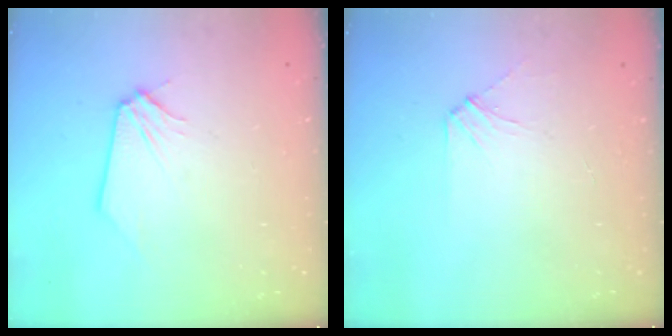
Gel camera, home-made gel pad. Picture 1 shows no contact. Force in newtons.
{"total": 3.8, "press": 3.8, "slide": 0.6}